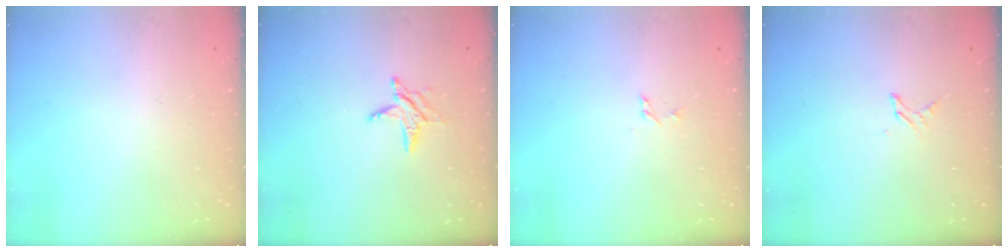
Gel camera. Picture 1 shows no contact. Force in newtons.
{"total": 6.4, "press": 6.3, "slide": 0.6}
{"total": 3.4, "press": 3.4, "slide": 0.3}
{"total": 2.9, "press": 2.9, "slide": 0.3}